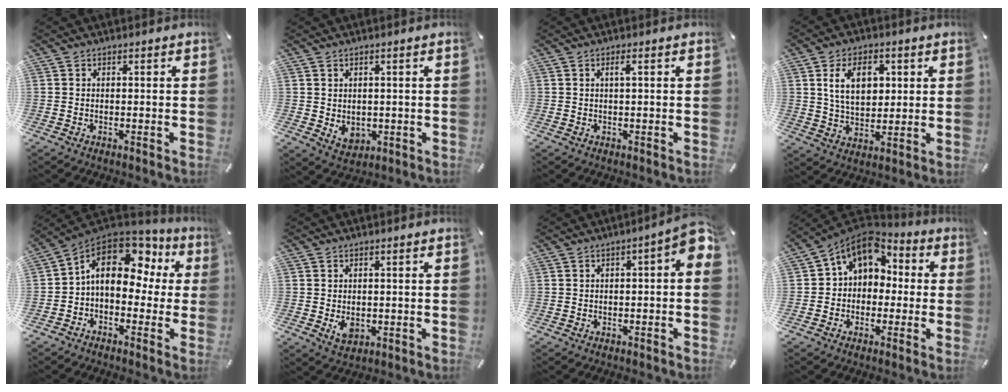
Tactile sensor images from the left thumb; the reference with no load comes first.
{"total": 3.9, "force": [0.4, 3.6, 1.5], "torque": [-0.019, -0.004, 0.007]}
{"total": 1.5, "force": [0.4, 0.1, 1.5], "torque": [-0.030, 0.001, 0.005]}
{"total": 10.5, "force": [3.1, 7.1, 7.1], "torque": [-0.128, 0.004, 0.053]}
{"total": 13.7, "force": [4.0, 9.3, 9.2], "torque": [-0.155, -0.017, 0.069]}
{"total": 3.4, "force": [-0.4, 2.7, 2.1], "torque": [-0.027, -0.005, -0.009]}
{"total": 5.6, "force": [-0.1, 2.0, 5.2], "torque": [-0.076, -0.001, -0.003]}
{"total": 9.0, "force": [3.0, 7.4, 4.0], "torque": [-0.070, -0.012, 0.058]}